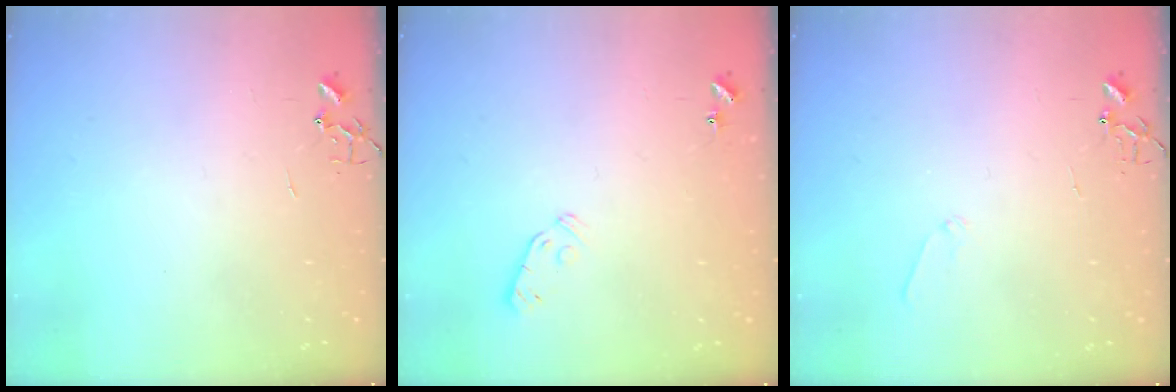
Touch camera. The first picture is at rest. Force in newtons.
{"total": 5.3, "press": 5.3, "slide": 0.7}
{"total": 5.9, "press": 5.9, "slide": 0.4}